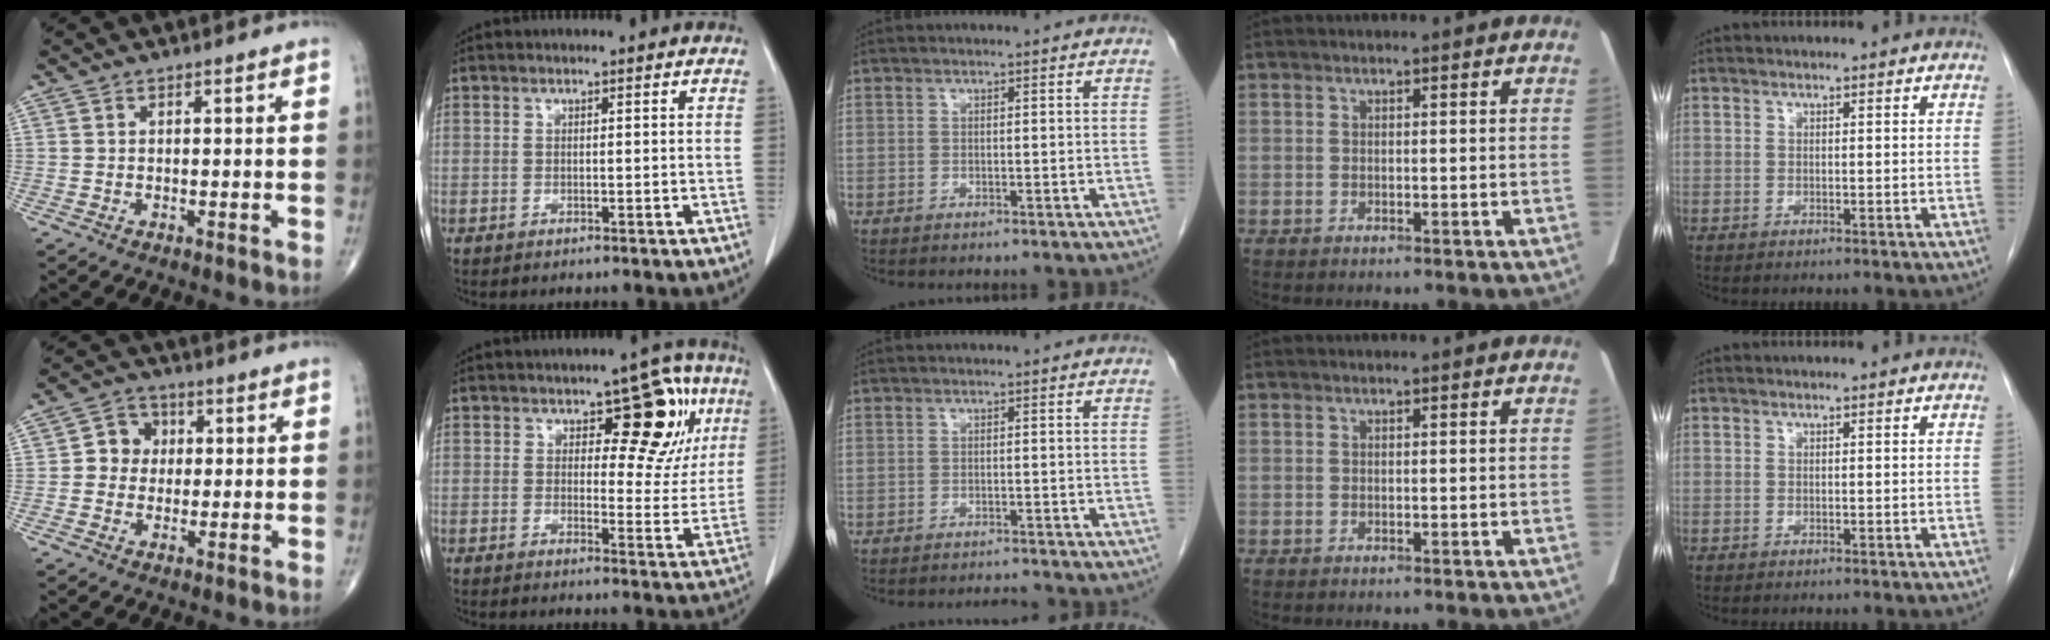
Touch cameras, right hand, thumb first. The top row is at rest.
{"thumb": {"total": 5.6, "force": [0.5, 5.1, 2.2], "torque": [-0.005, 0.009, -0.003]}, "index": {"total": 10.9, "force": [4.5, 5.5, 8.3], "torque": [-0.082, 0.020, 0.057]}, "middle": {"total": 1.8, "force": [-1.8, -0.3, 0.0], "torque": [-0.002, -0.010, -0.024]}}